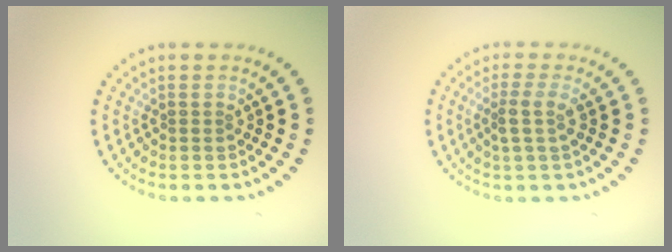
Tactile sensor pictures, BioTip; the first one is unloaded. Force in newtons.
{"total": 2.1, "press": 1.7, "slide": 1.1}